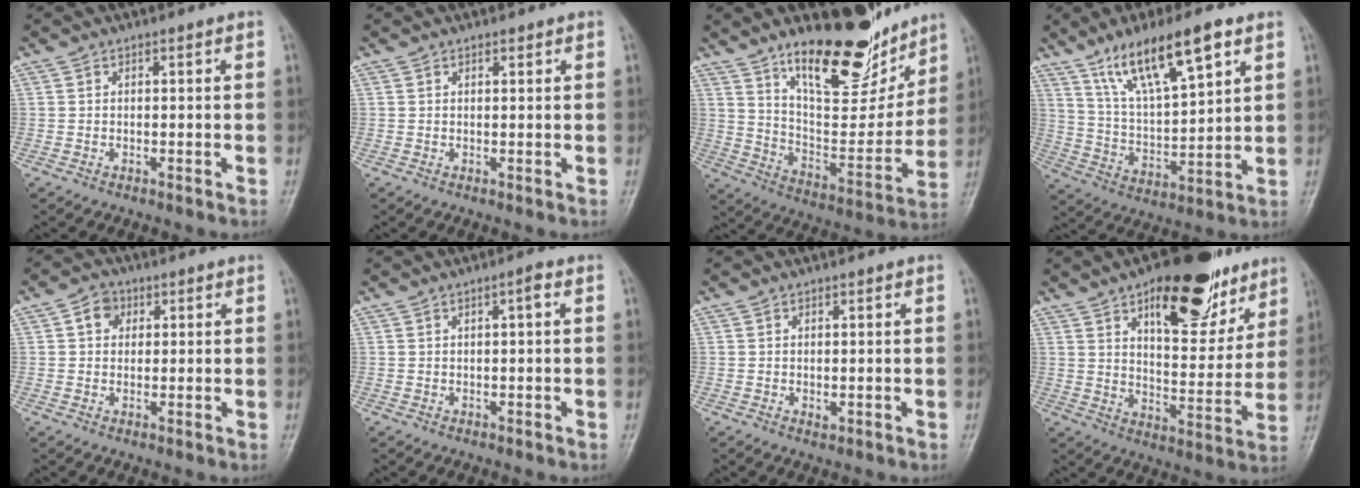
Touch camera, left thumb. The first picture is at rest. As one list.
[{"total": 0.9, "force": [0.7, 0.4, 0.4], "torque": [-0.006, -0.004, 0.008]}, {"total": 21.0, "force": [14.5, 8.0, 12.8], "torque": [-0.144, -0.093, 0.239]}, {"total": 15.5, "force": [9.2, 4.2, 11.8], "torque": [-0.194, -0.032, 0.176]}, {"total": 3.7, "force": [1.1, 3.1, 1.7], "torque": [-0.008, 0.002, 0.013]}, {"total": 1.7, "force": [0.5, 0.2, 1.6], "torque": [-0.028, 0.003, 0.007]}, {"total": 1.0, "force": [0.3, 0.6, 0.7], "torque": [-0.012, -0.005, 0.010]}, {"total": 20.0, "force": [11.6, 8.9, 13.7], "torque": [-0.140, -0.055, 0.173]}]